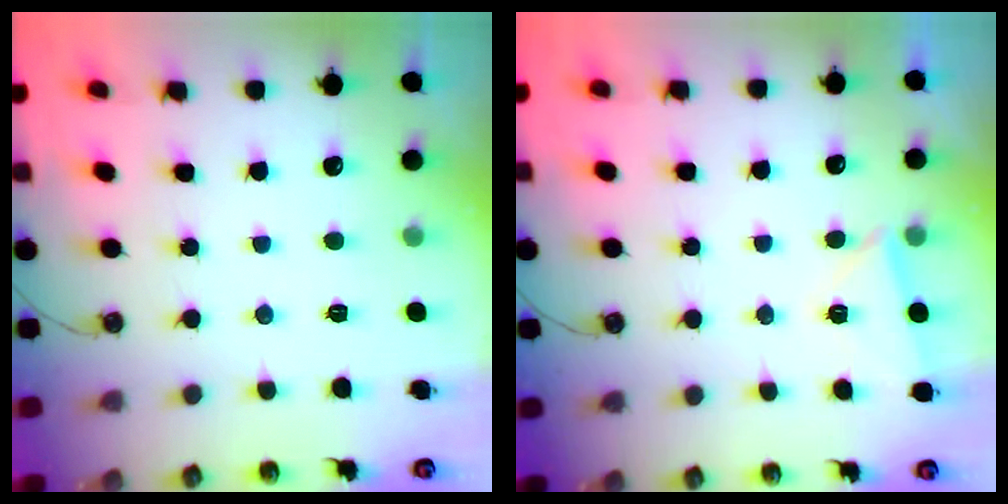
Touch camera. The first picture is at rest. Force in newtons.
{"total": 3.5, "press": 3.1, "slide": 1.5}